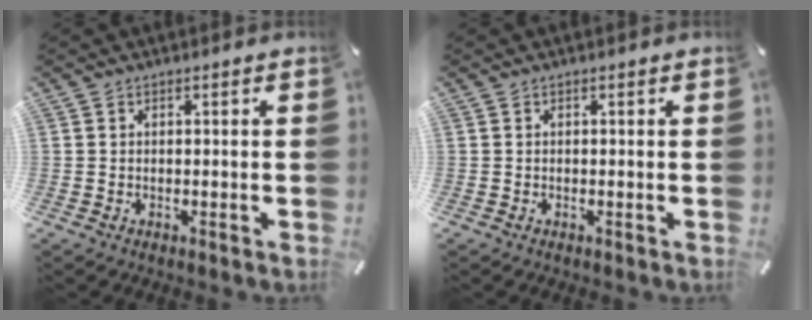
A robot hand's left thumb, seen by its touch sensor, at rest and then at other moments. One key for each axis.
{"total": 0.0}